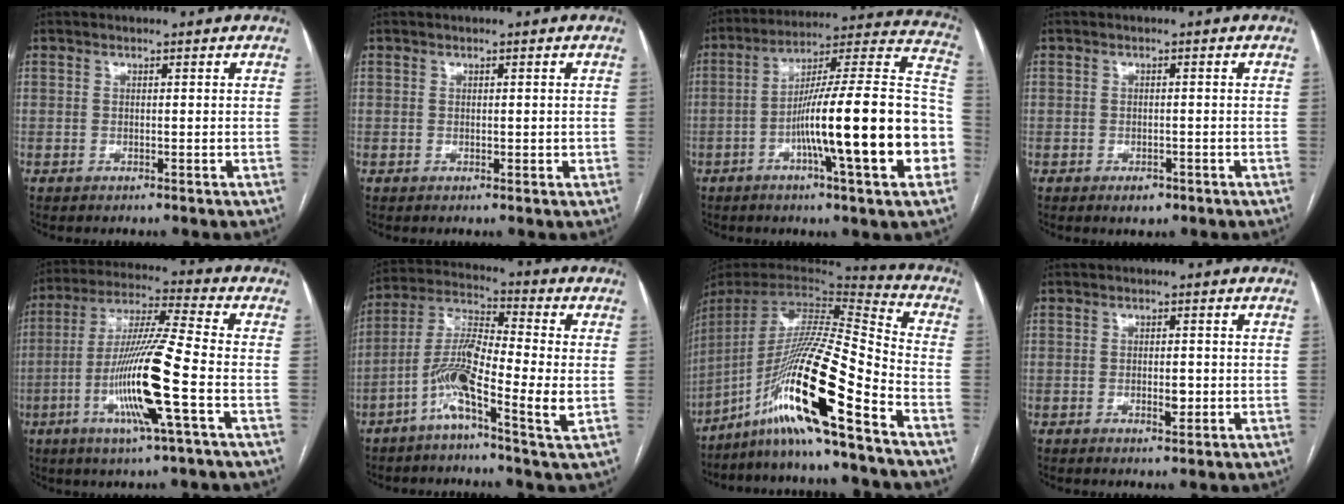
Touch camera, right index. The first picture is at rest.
{"total": 1.3, "force": [0.1, 0.9, 1.0], "torque": [-0.013, 0.002, 0.003]}
{"total": 24.3, "force": [-6.2, 1.6, 23.4], "torque": [-0.283, 0.015, -0.098]}
{"total": 2.0, "force": [-1.2, 1.2, 1.1], "torque": [-0.013, 0.002, -0.010]}
{"total": 15.2, "force": [-4.5, -0.4, 14.5], "torque": [-0.289, -0.011, -0.090]}
{"total": 12.3, "force": [-3.4, 1.8, 11.6], "torque": [-0.230, 0.010, -0.075]}
{"total": 21.4, "force": [-13.0, -0.9, 17.0], "torque": [-0.349, -0.020, -0.243]}
{"total": 2.5, "force": [-0.5, 1.0, 2.3], "torque": [-0.037, -0.001, -0.005]}